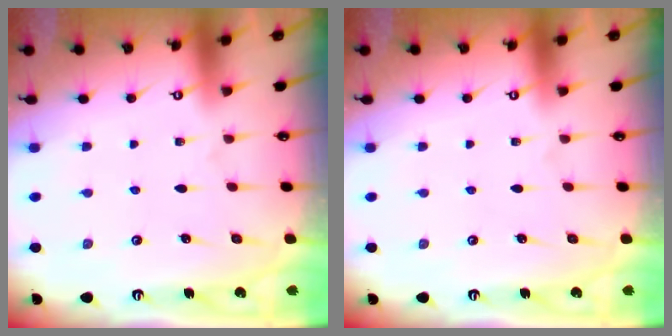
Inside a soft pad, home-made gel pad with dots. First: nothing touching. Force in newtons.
{"total": 0.0}